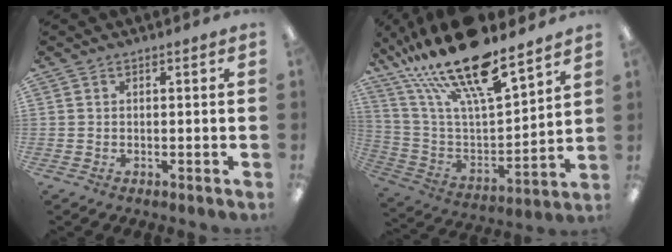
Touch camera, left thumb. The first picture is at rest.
{"total": 23.0, "force": [17.8, 6.1, 13.3], "torque": [-0.256, -0.115, 0.305]}